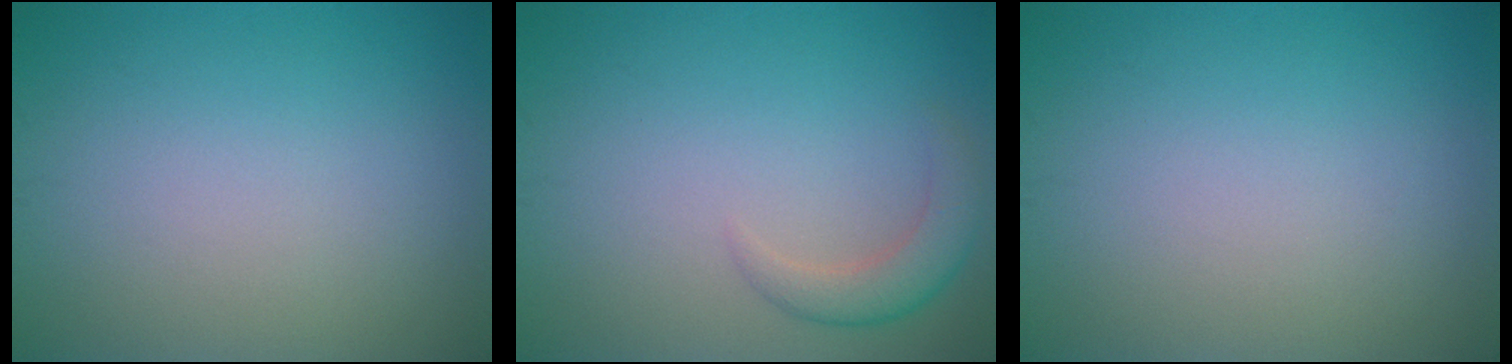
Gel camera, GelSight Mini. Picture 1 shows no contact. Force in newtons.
{"total": 2.6, "press": 2.6, "slide": 0.3}
{"total": 0.0}